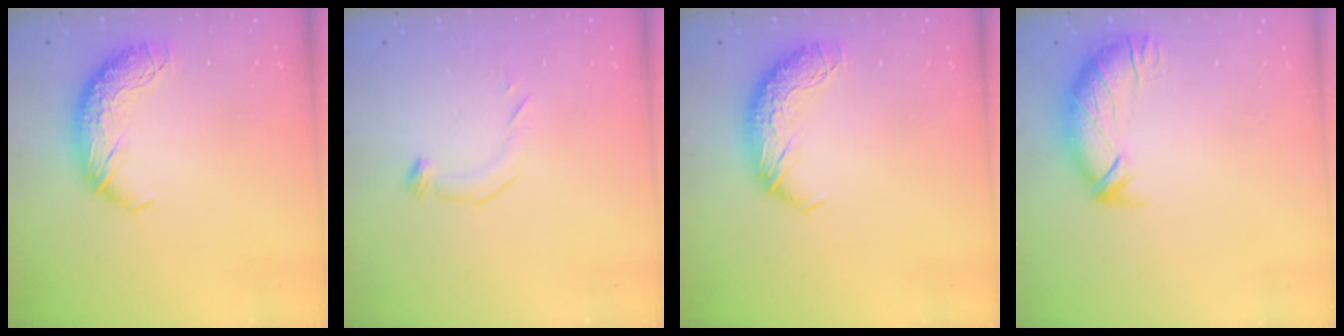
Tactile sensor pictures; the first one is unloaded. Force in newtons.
{"total": 5.6, "press": 5.5, "slide": 0.5}
{"total": 0.0}
{"total": 3.3, "press": 3.1, "slide": 1.2}